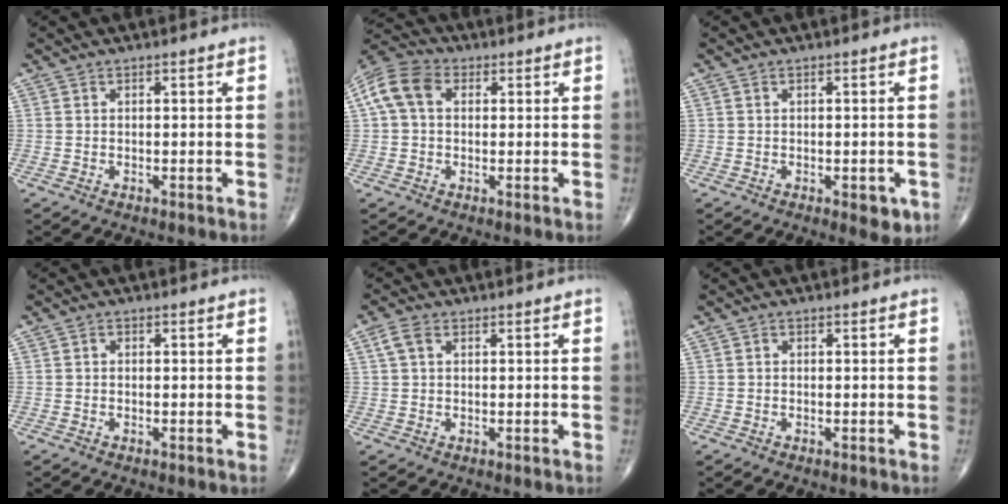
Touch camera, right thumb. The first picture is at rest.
{"total": 8.7, "force": [1.8, 6.1, 5.8], "torque": [-0.123, 0.028, 0.026]}
{"total": 3.9, "force": [-1.4, 1.7, 3.2], "torque": [-0.023, -0.004, -0.011]}
{"total": 0.8, "force": [0.1, 0.6, 0.4], "torque": [-0.003, 0.003, -0.002]}
{"total": 2.8, "force": [1.0, 1.8, 2.0], "torque": [-0.046, 0.011, 0.020]}
{"total": 0.5, "force": [0.0, 0.4, 0.3], "torque": [0.000, 0.002, -0.002]}